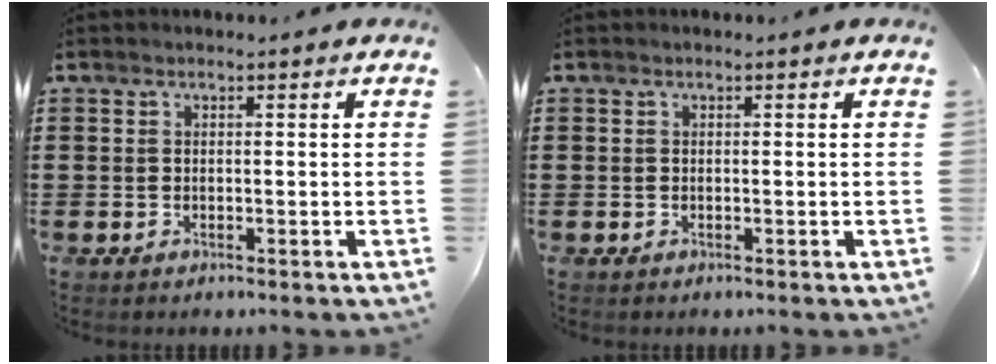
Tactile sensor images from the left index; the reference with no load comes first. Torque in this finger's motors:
{"motor_torque": [-0.01, 0.00, 0.00, 0.00]}